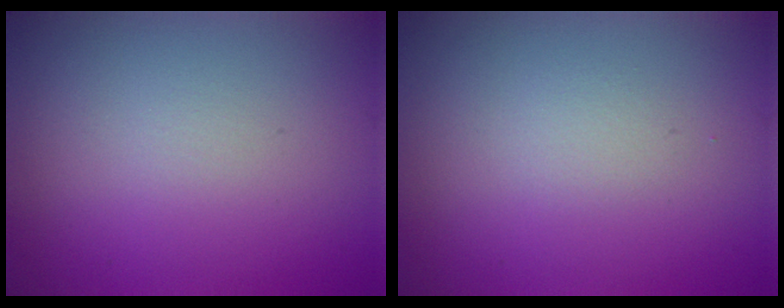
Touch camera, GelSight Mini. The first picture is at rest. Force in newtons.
{"total": 0.7, "press": 0.7, "slide": 0.0}